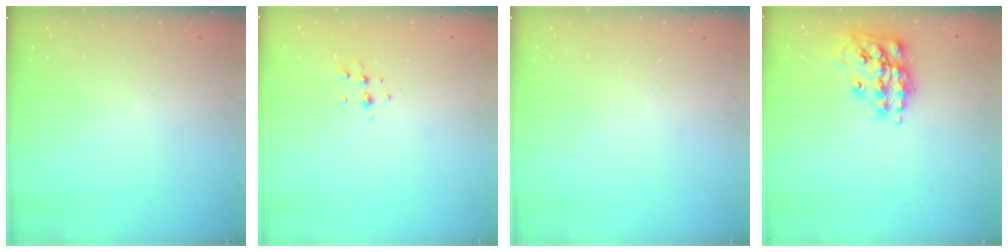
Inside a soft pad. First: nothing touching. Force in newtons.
{"total": 5.3, "press": 5.2, "slide": 1.4}
{"total": 0.0}
{"total": 14.8, "press": 14.7, "slide": 1.5}